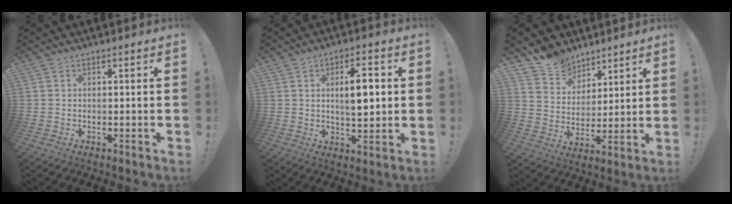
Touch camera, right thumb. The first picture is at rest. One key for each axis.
{"total": 8.9, "fx": 1.2, "fy": 3.4, "fz": 8.1, "tx": -0.120, "ty": 0.002, "tz": 0.013}
{"total": 10.0, "fx": 7.9, "fy": 6.1, "fz": 0.8, "tx": -0.023, "ty": -0.067, "tz": 0.156}